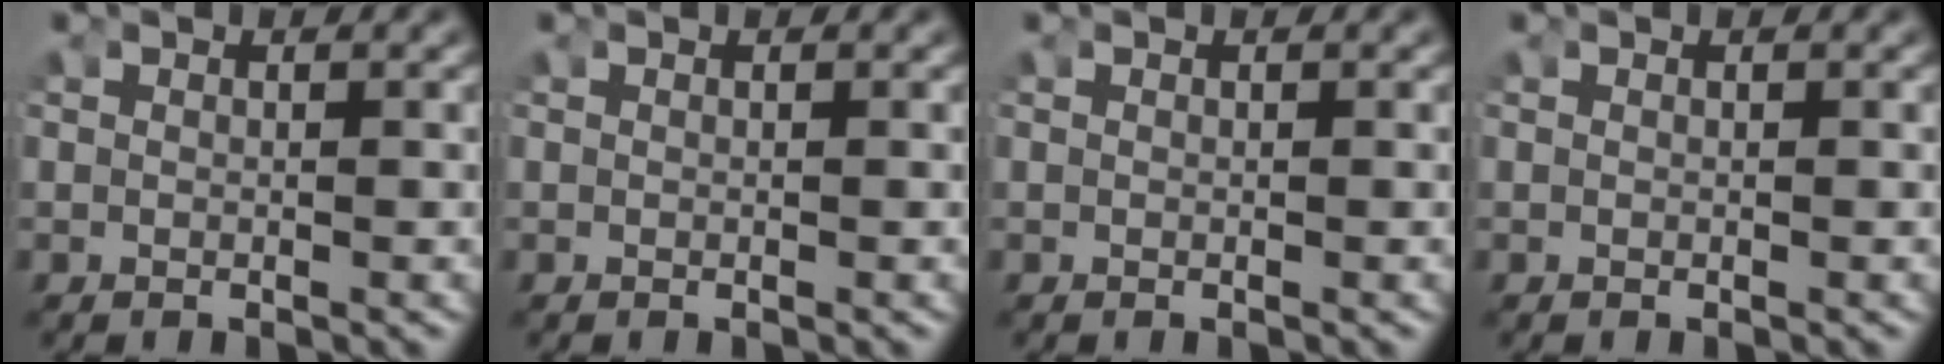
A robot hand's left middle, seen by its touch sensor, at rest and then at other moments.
{"total": 0.0}
{"total": 0.0}
{"total": 0.0}